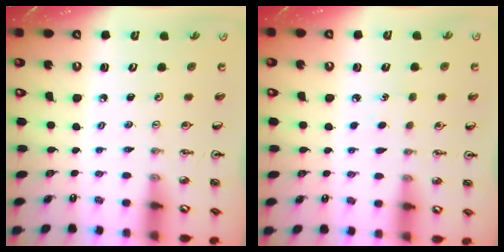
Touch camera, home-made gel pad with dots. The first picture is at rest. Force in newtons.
{"total": 3.3, "press": 3.3, "slide": 0.4}